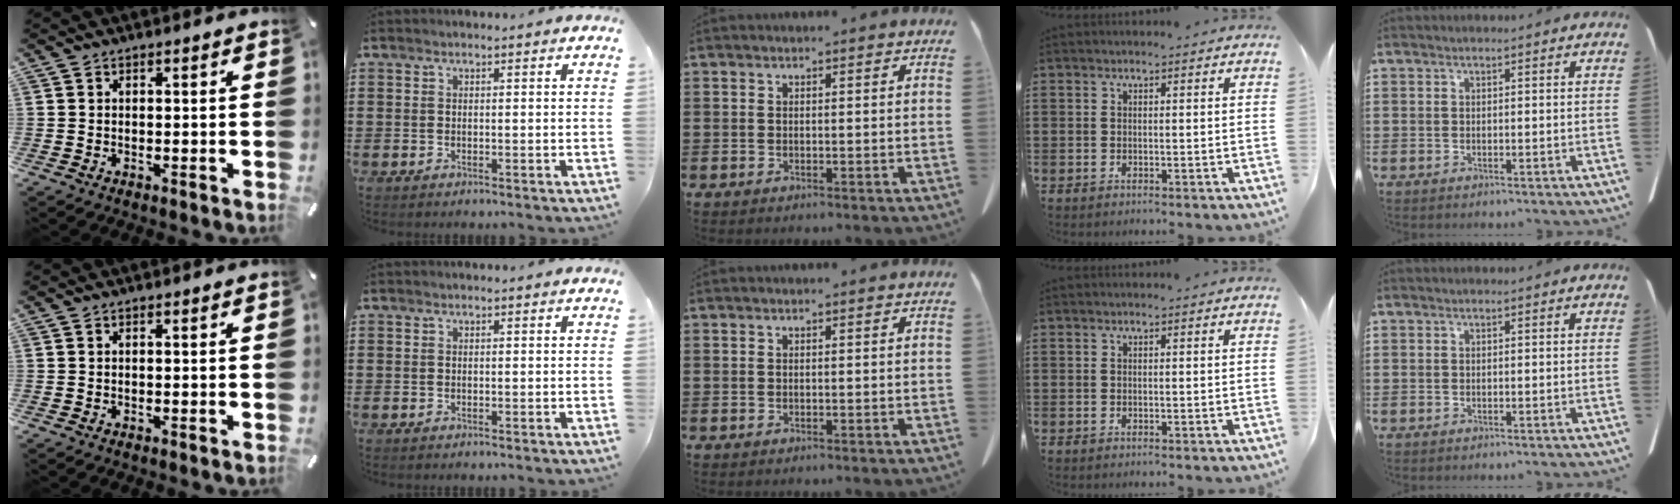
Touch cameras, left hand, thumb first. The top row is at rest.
{}